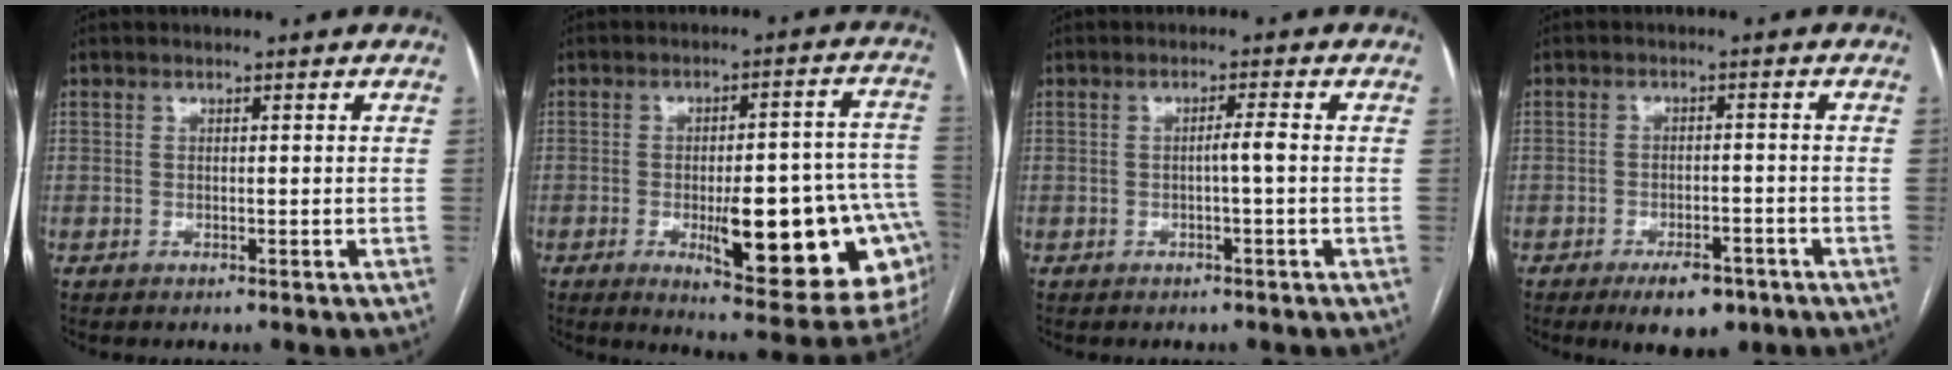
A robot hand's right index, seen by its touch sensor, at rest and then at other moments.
{"total": 22.0, "force": [-6.2, 5.8, 20.3], "torque": [-0.165, 0.022, -0.060]}
{"total": 1.8, "force": [-0.4, -0.2, 1.7], "torque": [-0.026, 0.002, -0.006]}
{"total": 6.3, "force": [-4.1, 2.8, 3.8], "torque": [-0.056, 0.001, -0.058]}